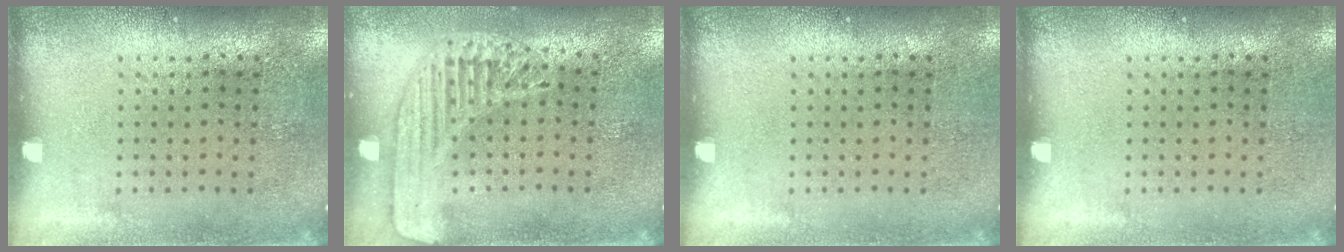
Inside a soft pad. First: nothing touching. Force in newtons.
{"total": 1.6, "press": 1.6, "slide": 0.4}
{"total": 0.0}
{"total": 0.0}